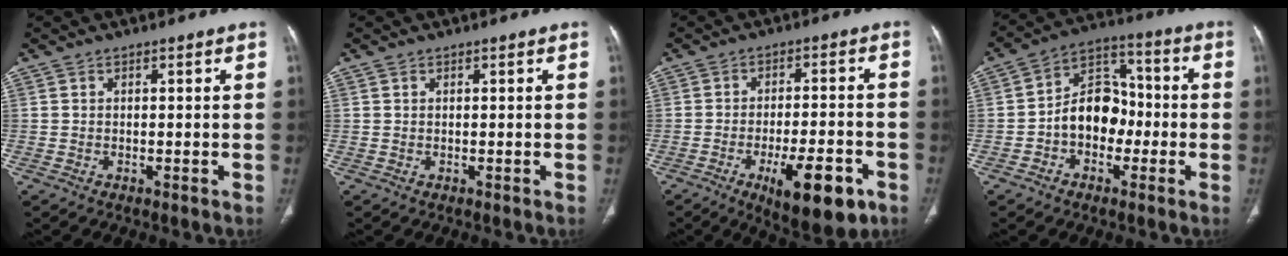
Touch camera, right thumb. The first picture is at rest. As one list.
[{"total": 0.0}, {"total": 13.7, "force": [-6.4, 4.6, 11.1], "torque": [-0.154, 0.017, -0.086]}, {"total": 11.2, "force": [-2.2, 8.3, 7.2], "torque": [-0.081, 0.042, -0.049]}]